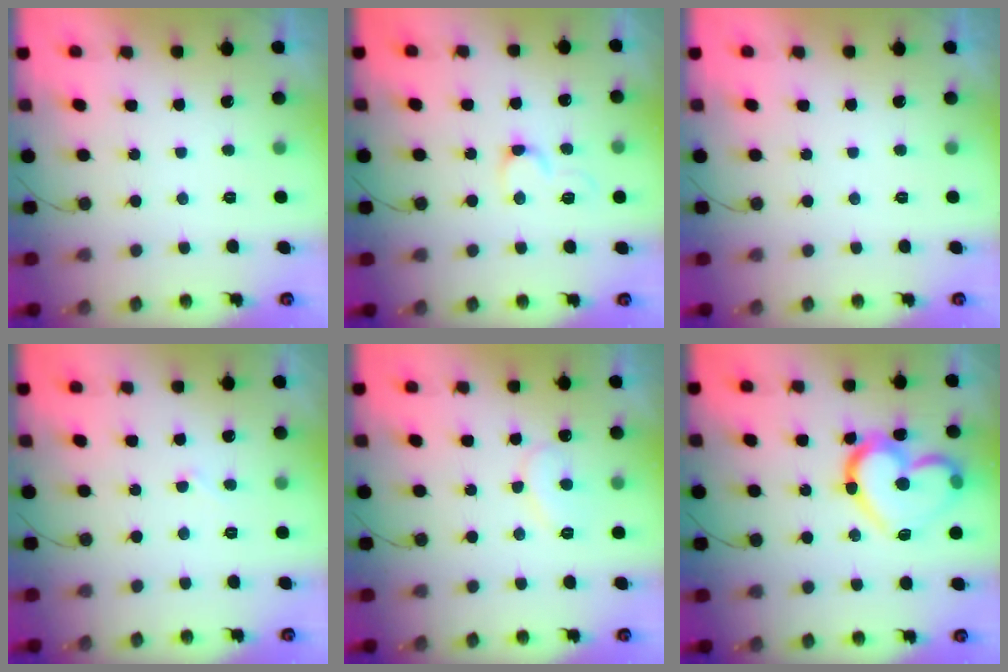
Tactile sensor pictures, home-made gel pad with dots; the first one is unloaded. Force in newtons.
{"total": 5.2, "press": 5.2, "slide": 0.3}
{"total": 0.0}
{"total": 2.8, "press": 2.8, "slide": 0.2}
{"total": 8.0, "press": 7.9, "slide": 0.7}
{"total": 18.6, "press": 18.5, "slide": 2.2}